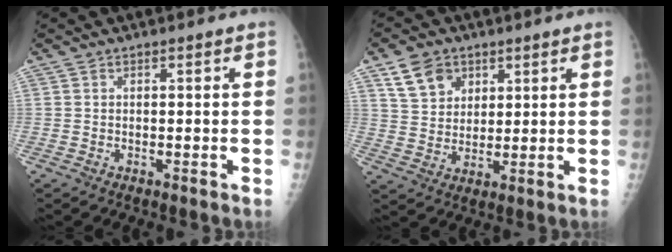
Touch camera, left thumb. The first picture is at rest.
{"total": 8.1, "force": [4.4, 6.0, 3.3], "torque": [-0.037, -0.018, 0.085]}